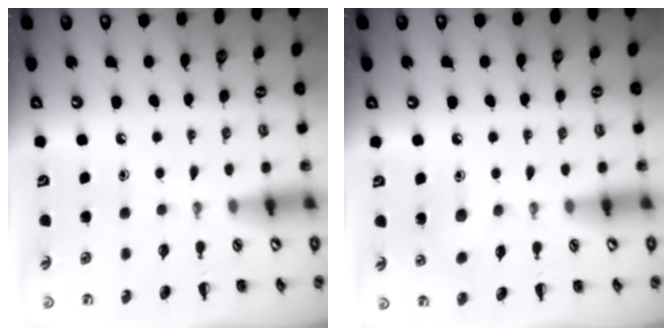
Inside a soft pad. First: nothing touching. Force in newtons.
{"total": 6.3, "press": 6.1, "slide": 1.8}